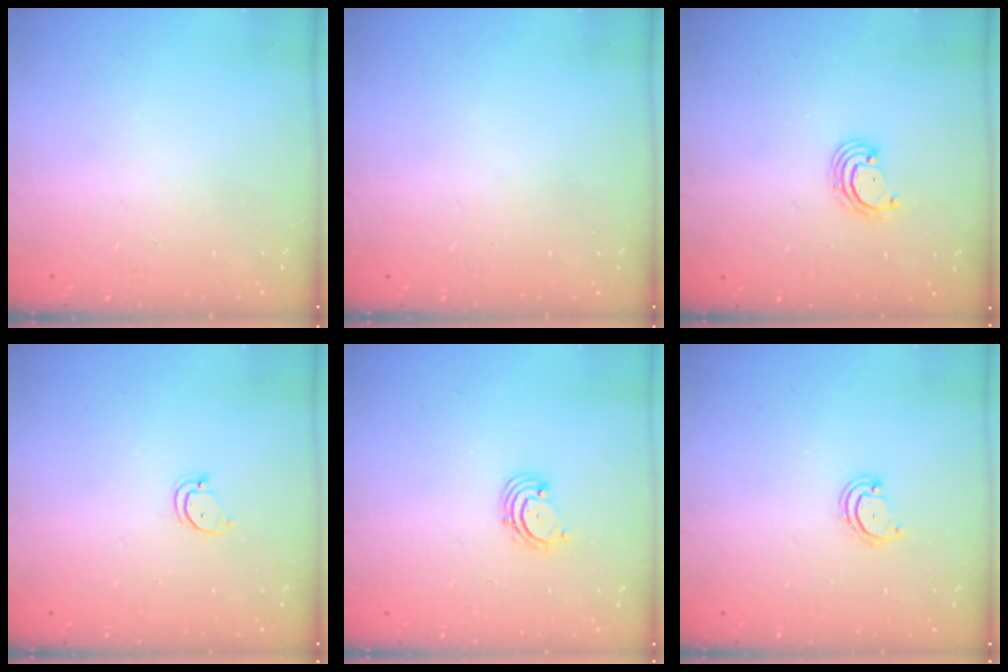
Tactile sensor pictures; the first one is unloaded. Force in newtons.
{"total": 0.0}
{"total": 2.4, "press": 2.4, "slide": 0.2}
{"total": 3.5, "press": 3.5, "slide": 0.4}
{"total": 1.9, "press": 1.8, "slide": 0.2}
{"total": 2.8, "press": 2.8, "slide": 0.2}